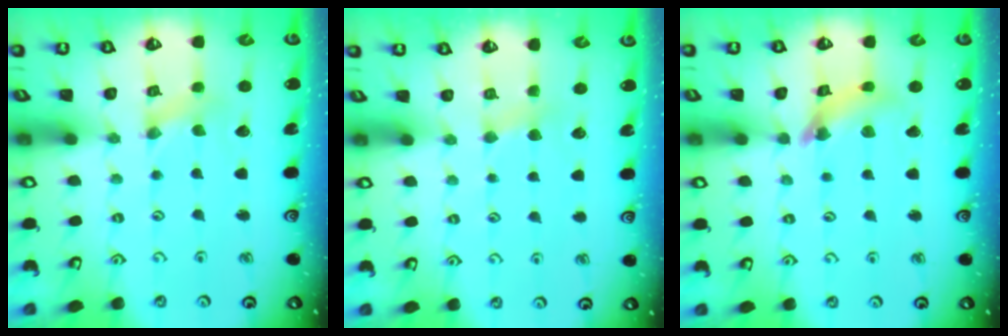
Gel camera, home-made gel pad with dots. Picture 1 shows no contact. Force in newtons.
{"total": 2.9, "press": 2.9, "slide": 0.4}
{"total": 8.7, "press": 8.6, "slide": 1.0}